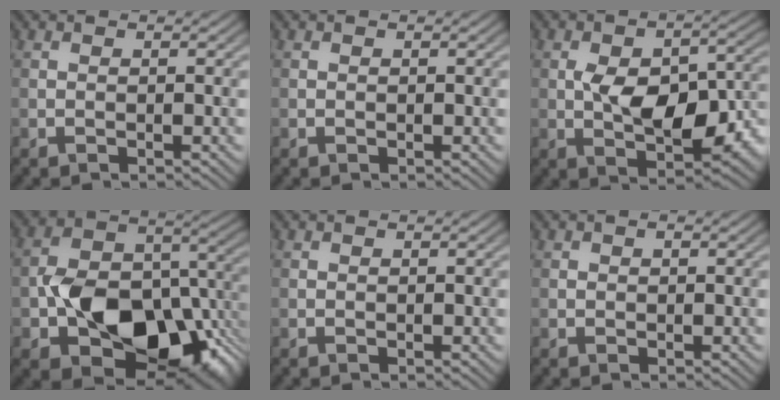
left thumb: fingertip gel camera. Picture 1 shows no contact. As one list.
[{"total": 0.0}, {"total": 11.2, "force": [-1.4, 6.2, 9.3], "torque": [-0.143, -0.009, -0.019]}, {"total": 16.0, "force": [-5.3, 11.0, 10.3], "torque": [-0.156, -0.037, -0.091]}, {"total": 0.0}, {"total": 0.8, "force": [0.3, 0.6, 0.5], "torque": [-0.009, 0.000, 0.002]}]